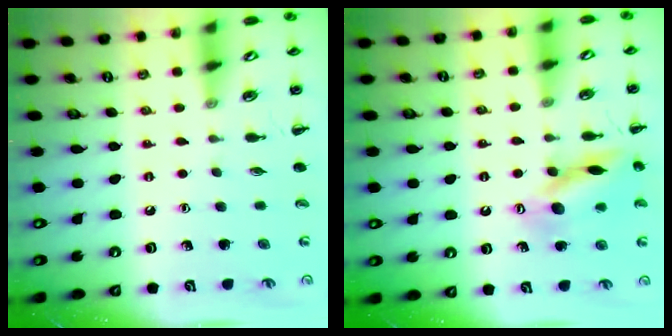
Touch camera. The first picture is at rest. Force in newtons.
{"total": 14.1, "press": 14.0, "slide": 1.2}